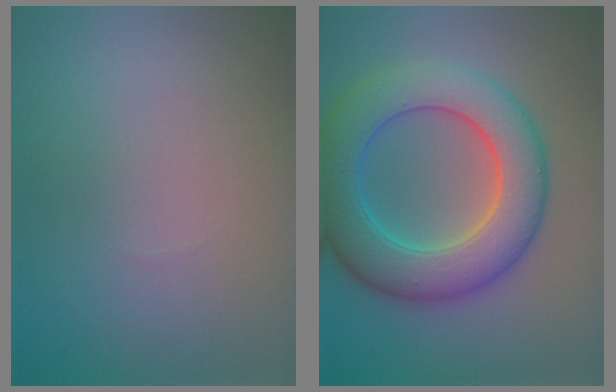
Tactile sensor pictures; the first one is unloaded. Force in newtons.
{"total": 8.9, "press": 8.9, "slide": 0.3}